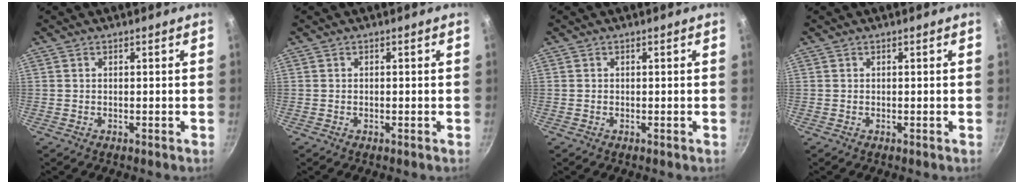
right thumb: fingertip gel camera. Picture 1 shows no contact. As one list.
[{"total": 0.0}, {"total": 0.0}, {"total": 0.0}]